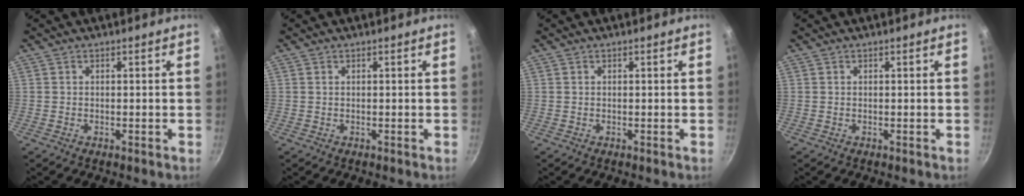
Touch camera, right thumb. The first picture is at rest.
{"total": 0.0}
{"total": 0.0}
{"total": 0.0}